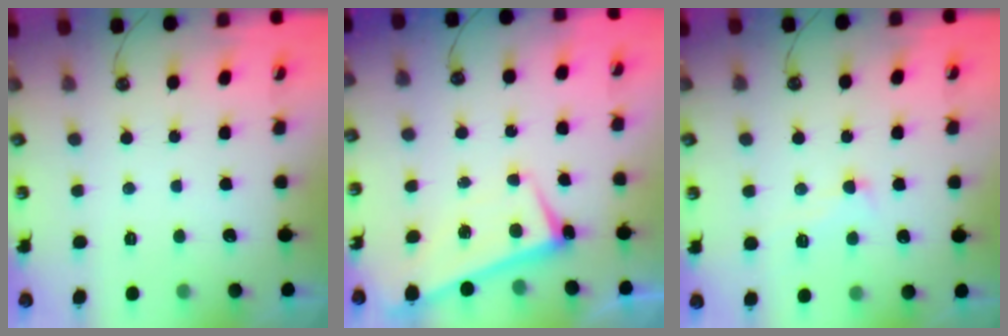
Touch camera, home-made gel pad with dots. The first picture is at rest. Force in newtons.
{"total": 1.2, "press": 0.8, "slide": 0.9}
{"total": 1.1, "press": 0.7, "slide": 0.9}